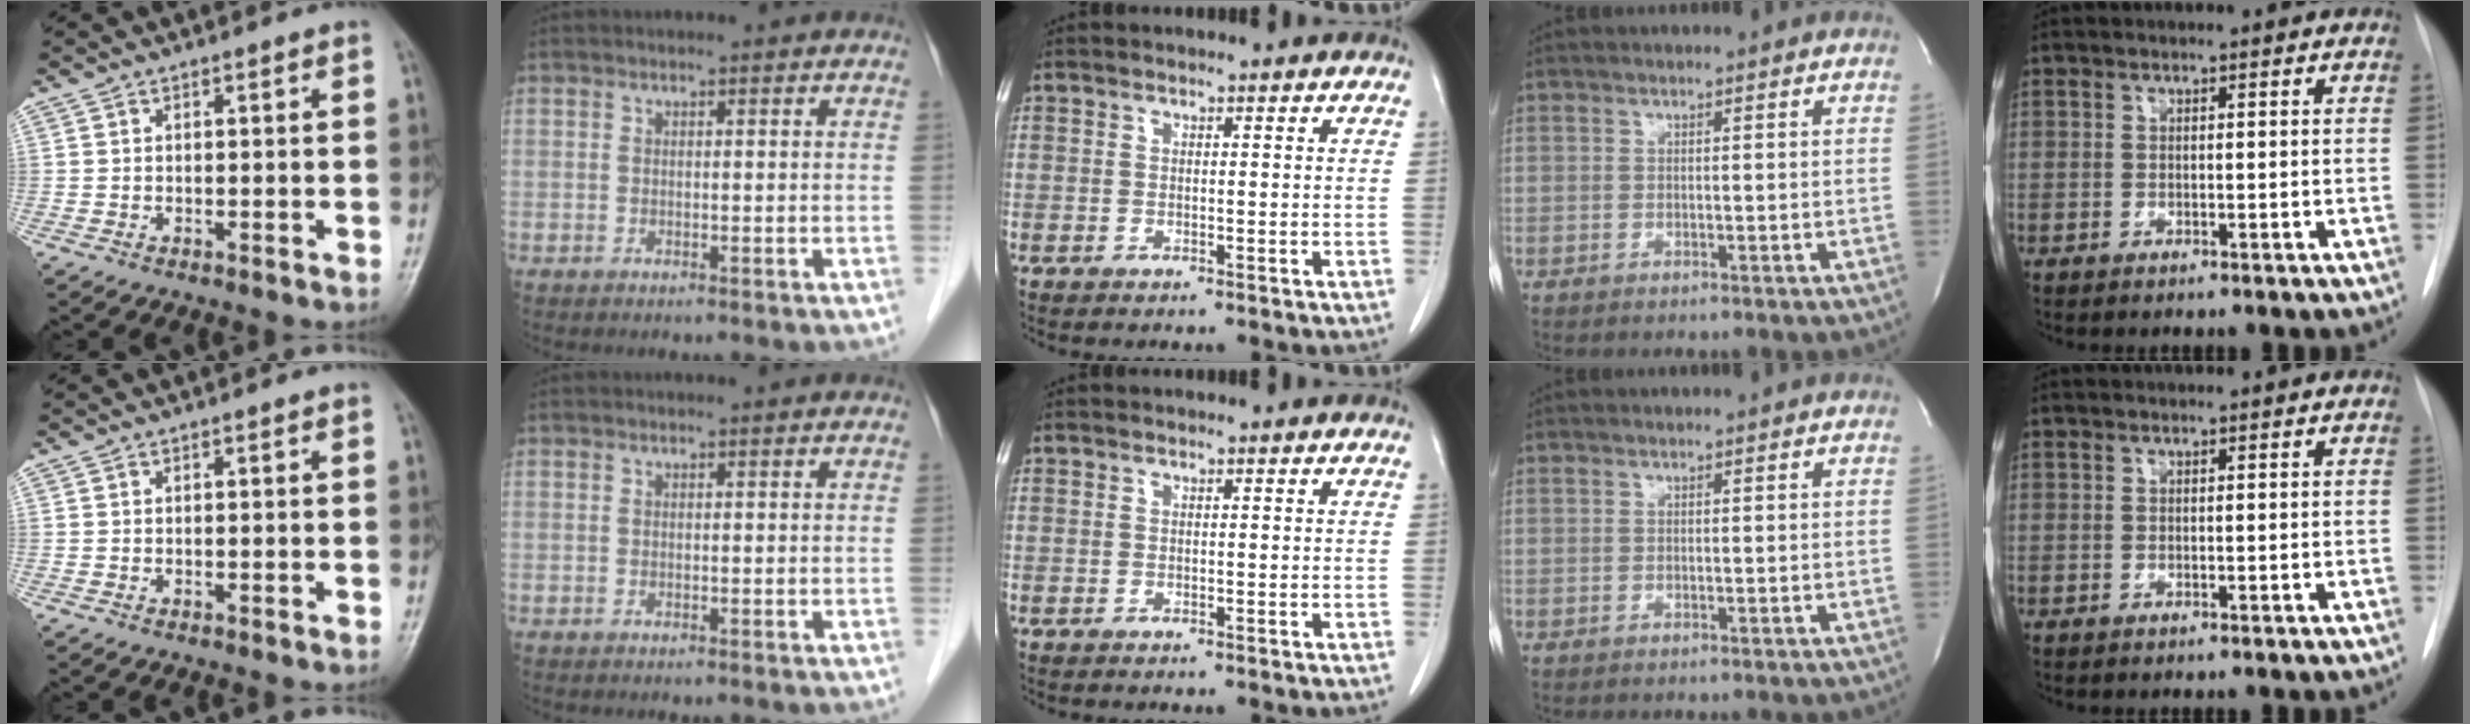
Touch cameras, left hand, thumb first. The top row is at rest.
{}